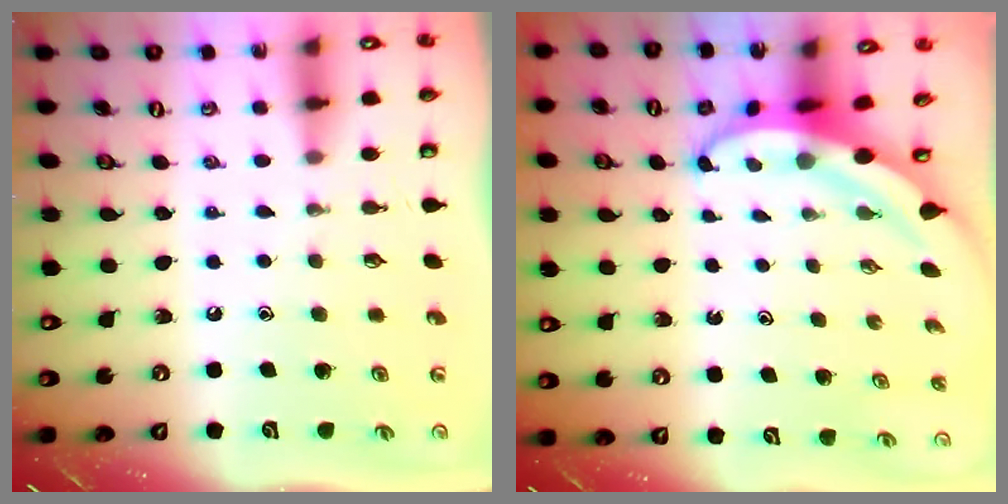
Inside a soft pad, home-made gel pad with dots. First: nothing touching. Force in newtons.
{"total": 3.9, "press": 3.8, "slide": 0.6}